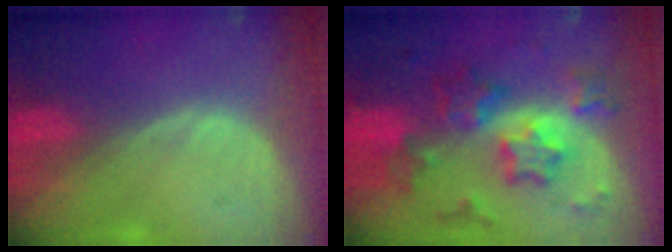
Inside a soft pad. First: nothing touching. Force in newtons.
{"total": 9.4, "press": 9.4, "slide": 0.8}